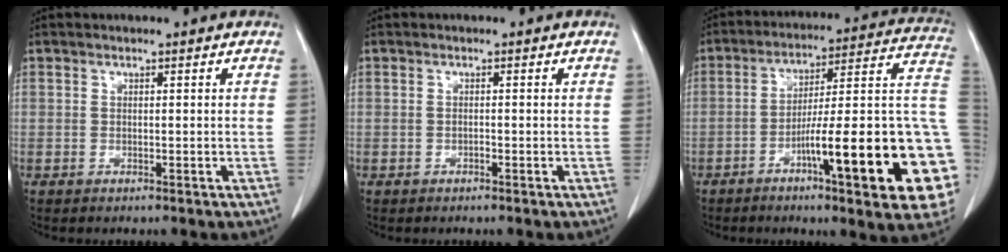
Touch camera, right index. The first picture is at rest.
{"total": 0.0}
{"total": 23.9, "force": [-7.3, 1.9, 22.7], "torque": [-0.228, 0.009, -0.105]}